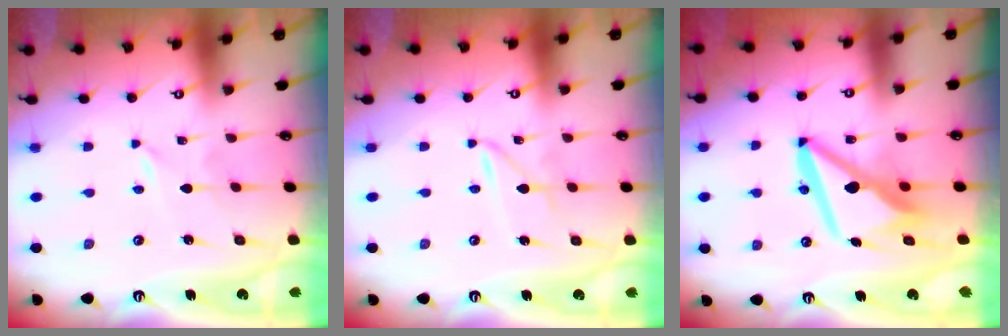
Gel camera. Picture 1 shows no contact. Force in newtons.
{"total": 2.2, "press": 2.2, "slide": 0.1}
{"total": 11.2, "press": 11.1, "slide": 1.4}